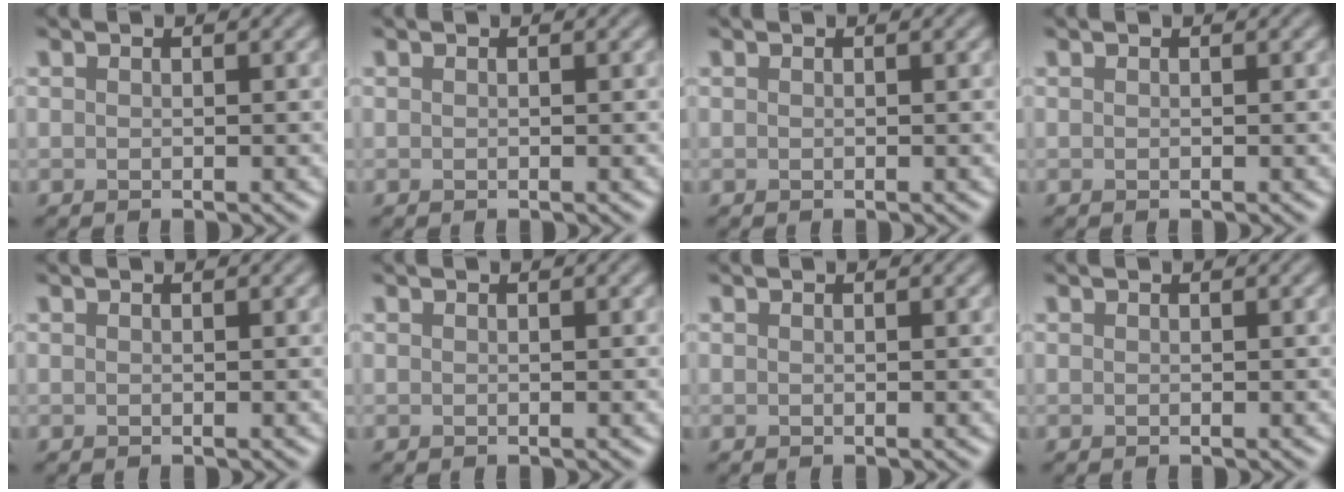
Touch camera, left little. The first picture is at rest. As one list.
[{"total": 0.0}, {"total": 0.0}, {"total": 0.0}, {"total": 0.0}, {"total": 0.0}, {"total": 0.0}, {"total": 0.0}]